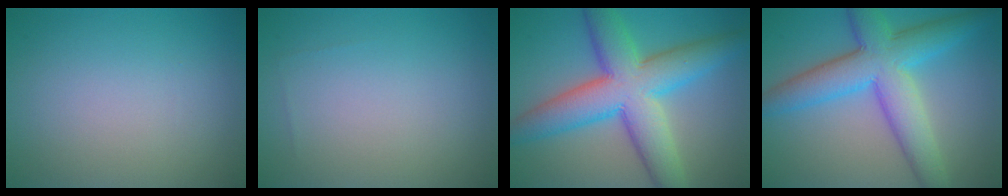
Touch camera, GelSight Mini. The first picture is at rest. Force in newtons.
{"total": 0.0}
{"total": 10.2, "press": 10.2, "slide": 0.2}
{"total": 8.3, "press": 8.3, "slide": 0.1}